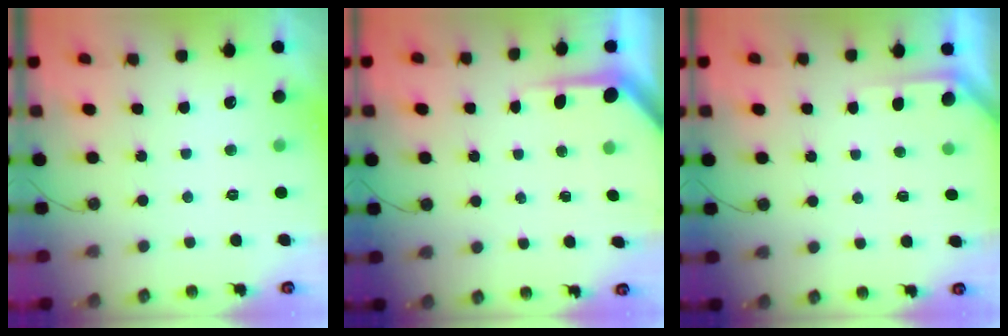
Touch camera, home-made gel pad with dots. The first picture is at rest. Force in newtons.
{"total": 3.6, "press": 3.6, "slide": 0.4}
{"total": 1.7, "press": 1.7, "slide": 0.3}